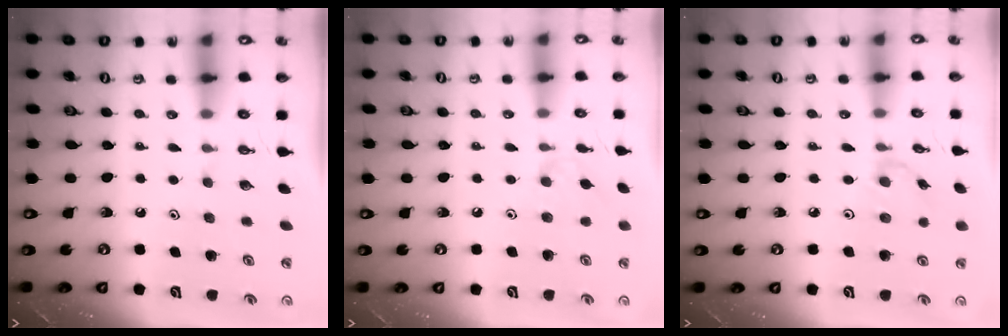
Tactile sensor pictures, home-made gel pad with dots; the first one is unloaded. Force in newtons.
{"total": 5.2, "press": 5.2, "slide": 0.8}
{"total": 2.0, "press": 2.0, "slide": 0.4}